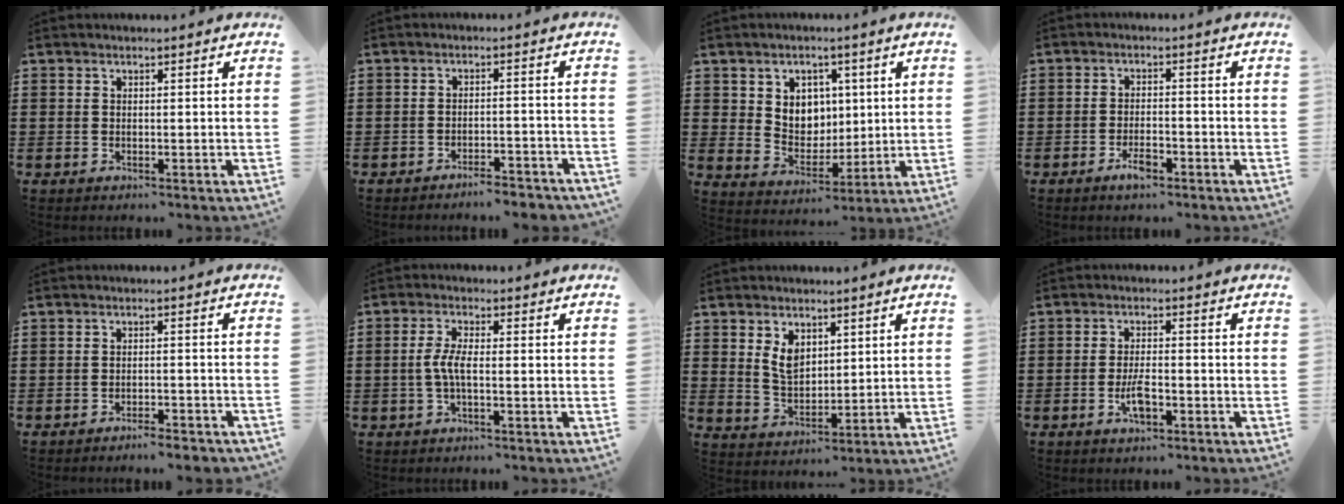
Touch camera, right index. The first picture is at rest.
{"total": 3.1, "force": [-3.0, 0.0, 0.5], "torque": [-0.010, 0.002, -0.063]}
{"total": 5.5, "force": [2.2, 4.9, 1.0], "torque": [-0.031, 0.002, 0.037]}
{"total": 3.4, "force": [-1.9, 1.1, 2.6], "torque": [-0.050, 0.000, -0.037]}
{"total": 2.5, "force": [-2.4, -0.1, 0.5], "torque": [-0.009, 0.001, -0.049]}
{"total": 3.6, "force": [-0.6, 0.9, 3.5], "torque": [-0.091, -0.007, -0.021]}
{"total": 4.8, "force": [2.2, 3.1, 2.9], "torque": [-0.058, 0.007, 0.040]}
{"total": 4.3, "force": [-1.6, 1.4, 3.7], "torque": [-0.077, -0.002, -0.031]}